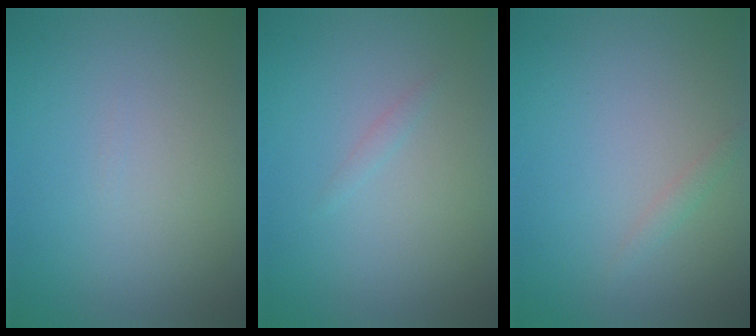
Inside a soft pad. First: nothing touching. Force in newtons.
{"total": 0.6, "press": 0.6, "slide": 0.0}
{"total": 0.8, "press": 0.8, "slide": 0.0}